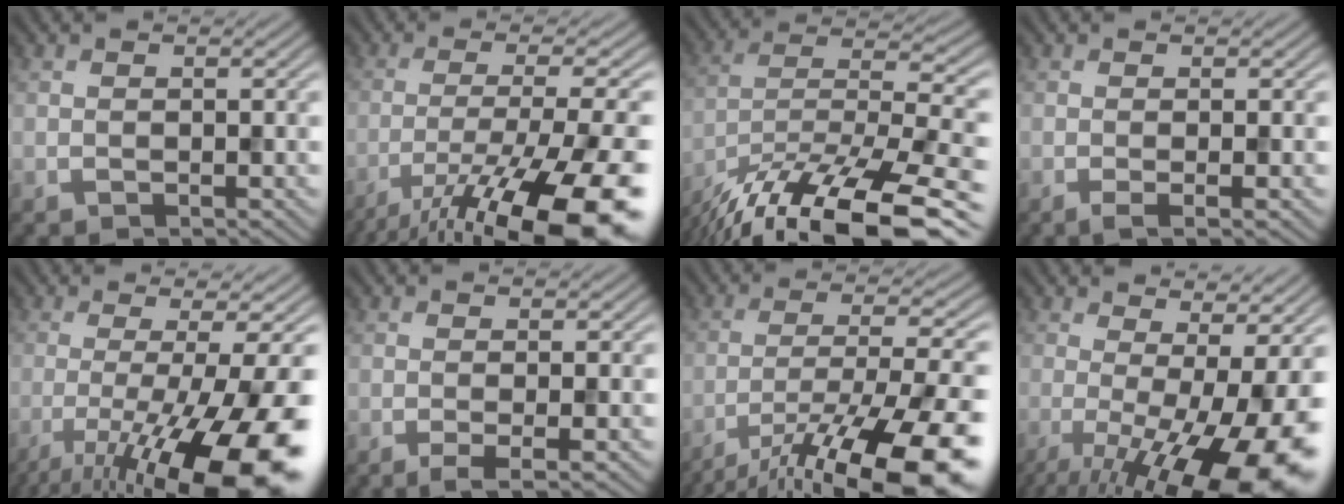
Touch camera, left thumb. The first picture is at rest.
{"total": 16.8, "force": [-10.1, 3.9, 13.0], "torque": [-0.207, -0.015, -0.158]}
{"total": 16.2, "force": [-11.9, 4.5, 10.1], "torque": [-0.209, -0.011, -0.204]}
{"total": 1.9, "force": [-0.5, 0.3, 1.8], "torque": [-0.033, -0.001, -0.014]}
{"total": 17.0, "force": [-7.3, 3.7, 14.9], "torque": [-0.198, -0.005, -0.118]}
{"total": 2.5, "force": [-0.8, 0.3, 2.4], "torque": [-0.039, 0.003, -0.022]}
{"total": 17.1, "force": [-11.4, 4.2, 12.0], "torque": [-0.186, -0.028, -0.174]}
{"total": 16.7, "force": [-4.8, 4.9, 15.3], "torque": [-0.207, -0.011, -0.067]}